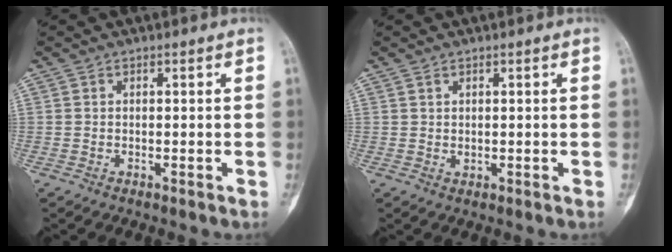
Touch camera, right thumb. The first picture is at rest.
{"total": 1.0, "force": [0.5, 0.5, 0.7], "torque": [-0.014, -0.005, 0.012]}